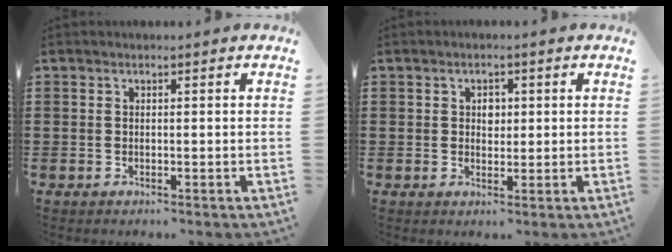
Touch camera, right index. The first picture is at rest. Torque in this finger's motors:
{"motor_torque": [0.66, 0.51, 0.02, 0.03]}